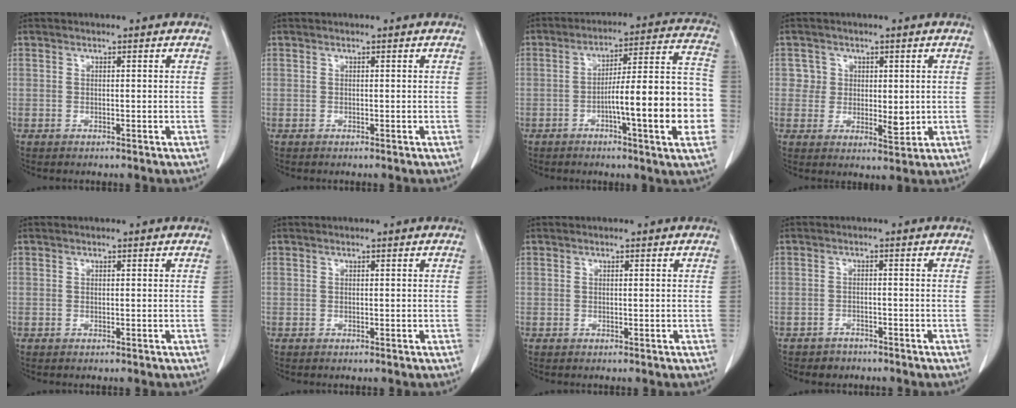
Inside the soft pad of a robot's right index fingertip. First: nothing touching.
{"total": 0.0}
{"total": 17.3, "force": [-4.3, 1.2, 16.7], "torque": [-0.207, 0.023, -0.059]}
{"total": 4.3, "force": [0.9, 3.8, 1.9], "torque": [-0.013, -0.005, 0.015]}
{"total": 0.0}
{"total": 0.0}
{"total": 0.0}
{"total": 2.5, "force": [-2.0, 1.4, 0.0], "torque": [-0.010, 0.005, -0.031]}